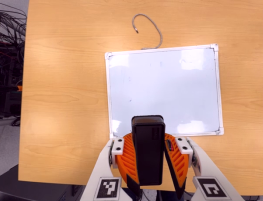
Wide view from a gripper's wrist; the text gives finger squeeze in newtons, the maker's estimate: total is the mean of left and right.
{"total": 11.0, "left": 10.4, "right": 11.7}